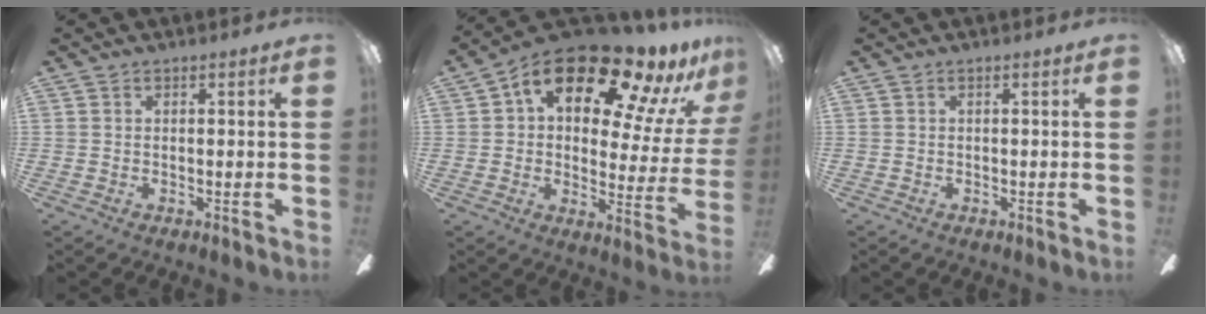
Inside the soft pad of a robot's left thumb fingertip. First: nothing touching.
{"total": 20.2, "force": [12.5, 8.5, 13.4], "torque": [-0.207, -0.077, 0.208]}
{"total": 0.0}